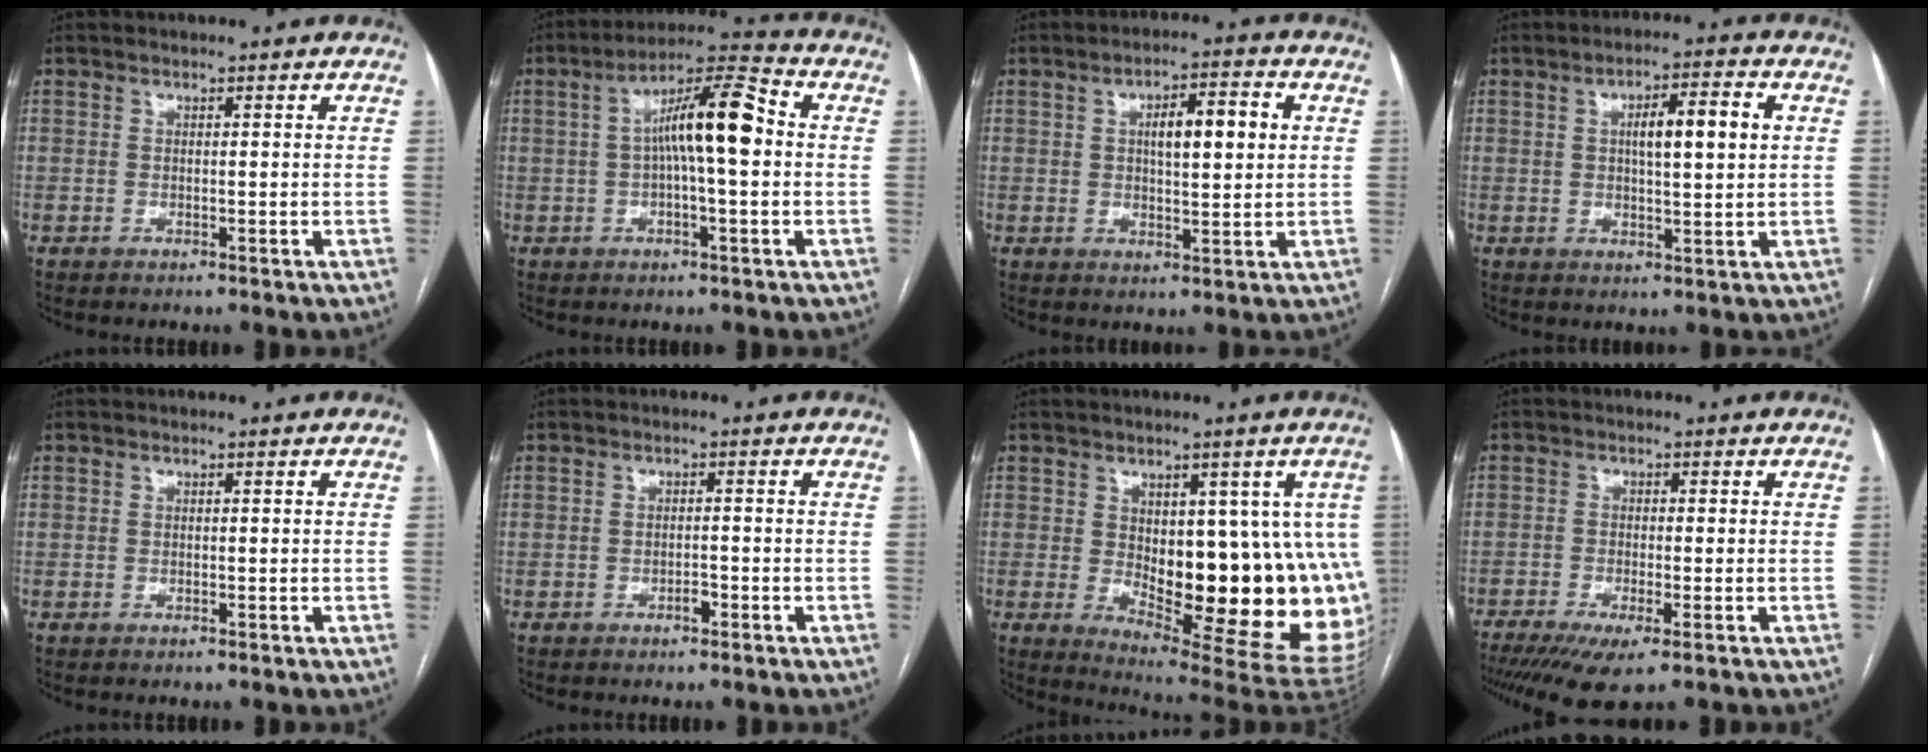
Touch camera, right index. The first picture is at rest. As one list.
[{"total": 11.4, "force": [0.8, 1.8, 11.2], "torque": [-0.195, 0.031, 0.007]}, {"total": 7.9, "force": [1.7, 2.1, 7.4], "torque": [-0.116, 0.015, 0.028]}, {"total": 7.7, "force": [1.6, 1.4, 7.4], "torque": [-0.118, 0.014, 0.027]}, {"total": 0.0}, {"total": 1.4, "force": [-0.8, 0.6, 0.9], "torque": [-0.013, 0.002, -0.012]}, {"total": 18.8, "force": [-0.2, 6.5, 17.6], "torque": [-0.156, -0.002, 0.018]}, {"total": 7.4, "force": [-4.6, 1.3, 5.7], "torque": [-0.095, -0.019, -0.078]}]